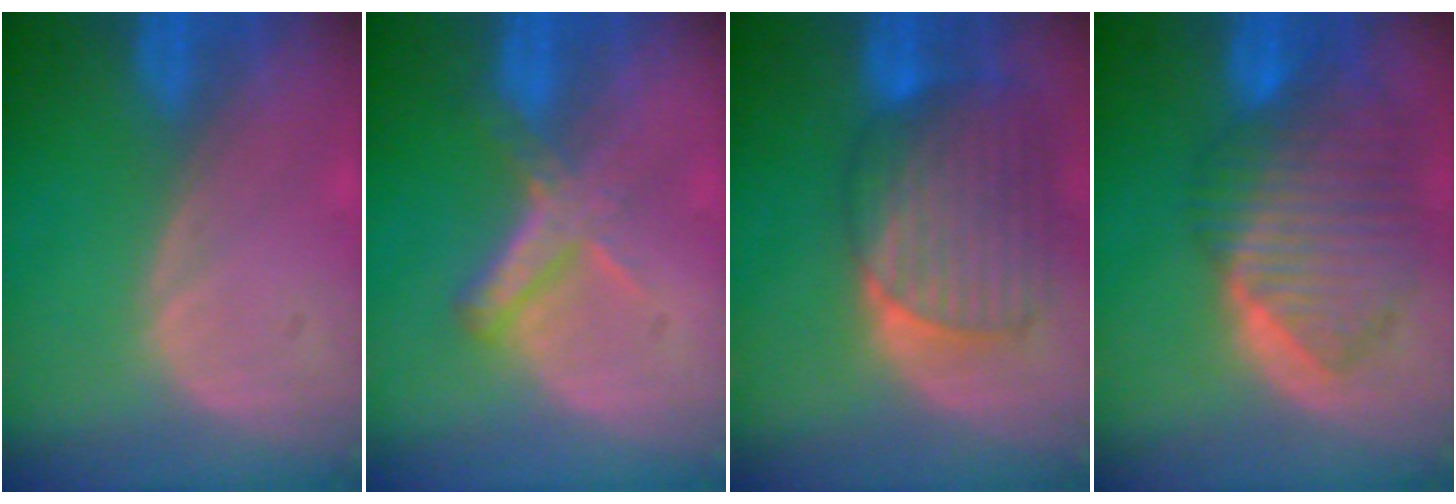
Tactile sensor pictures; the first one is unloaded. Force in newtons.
{"total": 5.5, "press": 4.9, "slide": 2.6}
{"total": 10.3, "press": 8.7, "slide": 5.5}
{"total": 10.4, "press": 9.0, "slide": 5.1}